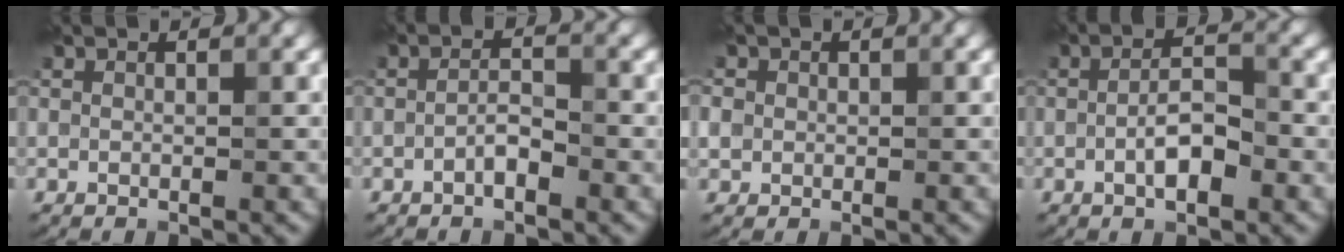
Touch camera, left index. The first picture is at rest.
{"total": 1.7, "force": [-1.0, 0.5, 1.3], "torque": [-0.029, 0.006, -0.022]}
{"total": 1.8, "force": [0.1, 1.7, 0.5], "torque": [-0.005, 0.000, 0.000]}
{"total": 3.3, "force": [-1.0, 1.3, 2.9], "torque": [-0.055, 0.004, -0.020]}